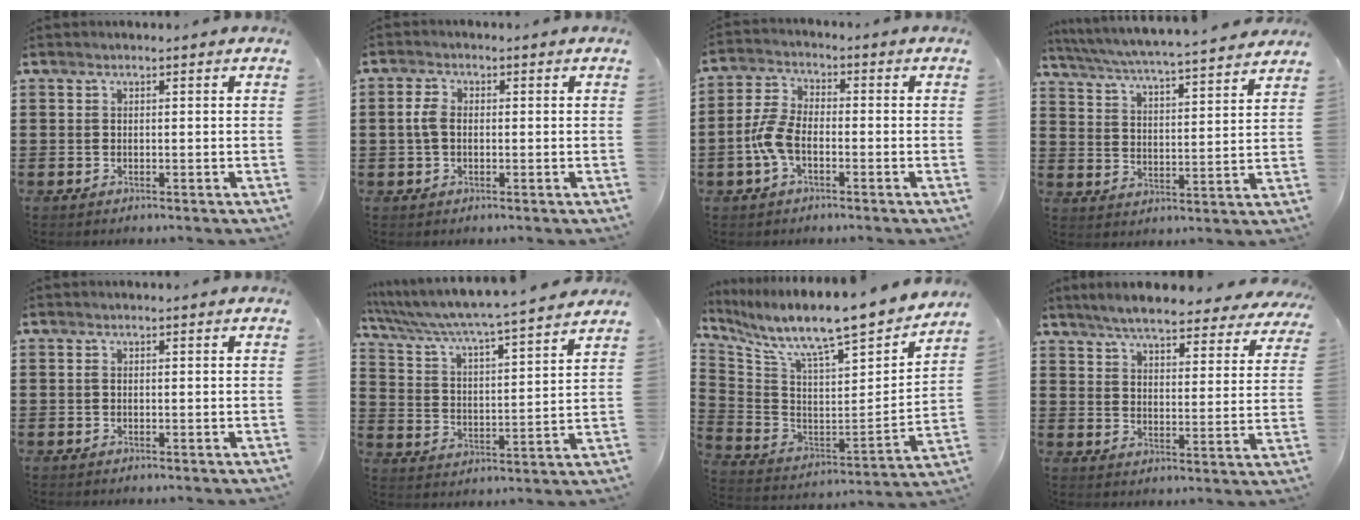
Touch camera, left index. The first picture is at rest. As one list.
[{"total": 3.4, "force": [0.1, 2.1, 2.7], "torque": [-0.070, 0.002, -0.003]}, {"total": 5.9, "force": [-2.0, 3.1, 4.7], "torque": [-0.119, -0.001, -0.045]}, {"total": 4.8, "force": [4.6, -0.5, 1.4], "torque": [-0.050, -0.038, 0.073]}, {"total": 0.5, "force": [-0.1, 0.2, 0.5], "torque": [-0.011, -0.001, -0.001]}, {"total": 5.2, "force": [4.7, -0.8, 2.1], "torque": [-0.063, -0.044, 0.070]}, {"total": 10.1, "force": [8.7, 0.7, 5.0], "torque": [-0.118, -0.081, 0.138]}, {"total": 5.9, "force": [5.5, 0.4, 2.1], "torque": [-0.064, -0.027, 0.096]}]